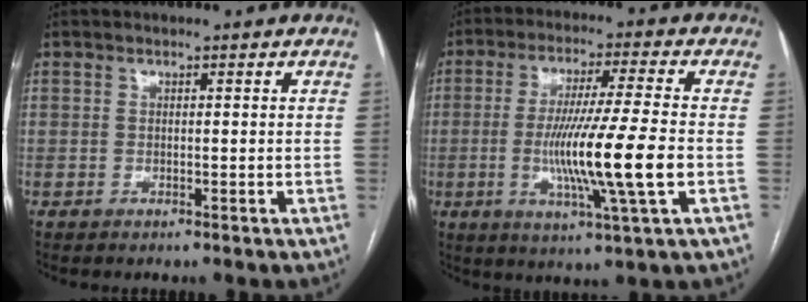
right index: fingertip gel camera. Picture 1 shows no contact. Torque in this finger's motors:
{"motor_torque": [1.55, -0.59, 1.05, 0.21]}